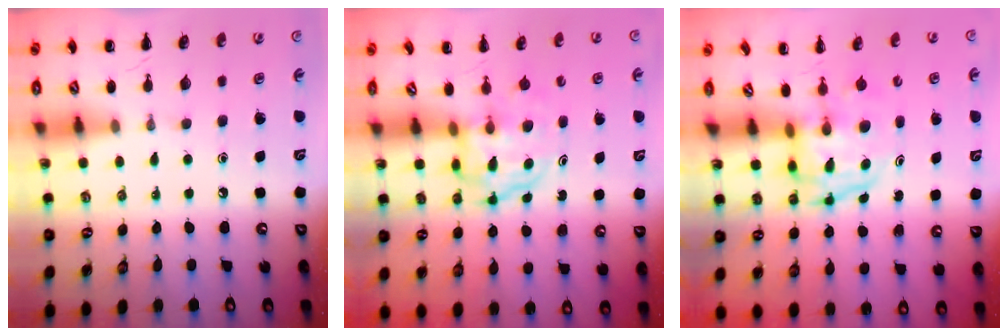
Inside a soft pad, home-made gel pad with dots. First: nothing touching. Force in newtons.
{"total": 3.8, "press": 3.8, "slide": 0.2}
{"total": 3.9, "press": 3.8, "slide": 0.6}